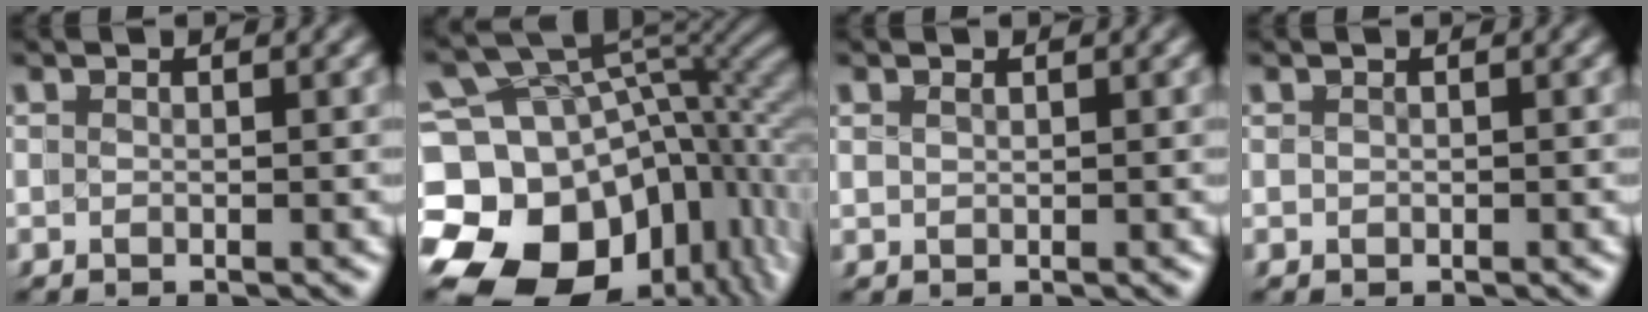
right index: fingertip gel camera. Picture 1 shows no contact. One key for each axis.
{"total": 18.8, "fx": -4.0, "fy": 14.6, "fz": 11.3, "tx": -0.189, "ty": -0.057, "tz": -0.054}
{"total": 1.1, "fx": 0.4, "fy": -0.7, "fz": -0.7, "tx": 0.014, "ty": -0.008, "tz": 0.017}
{"total": 0.7, "fx": 0.1, "fy": -0.4, "fz": -0.5, "tx": 0.007, "ty": -0.008, "tz": 0.006}